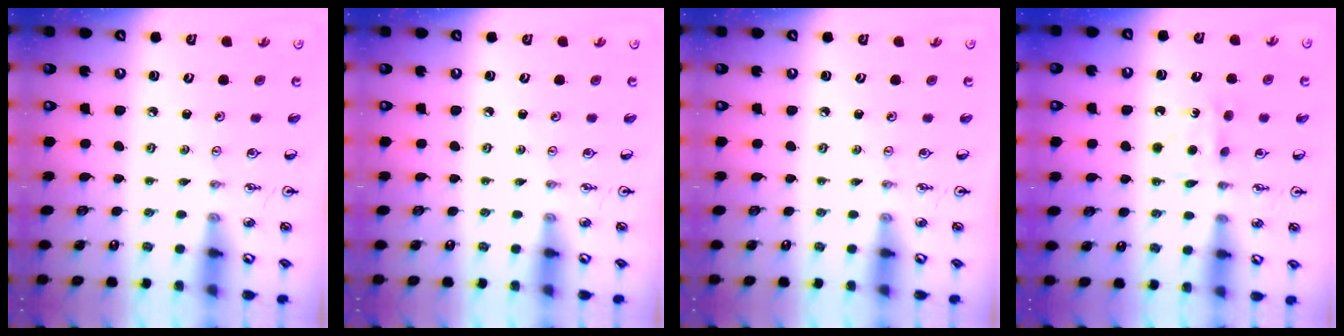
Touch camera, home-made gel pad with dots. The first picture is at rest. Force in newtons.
{"total": 0.0}
{"total": 0.0}
{"total": 5.5, "press": 5.4, "slide": 0.7}